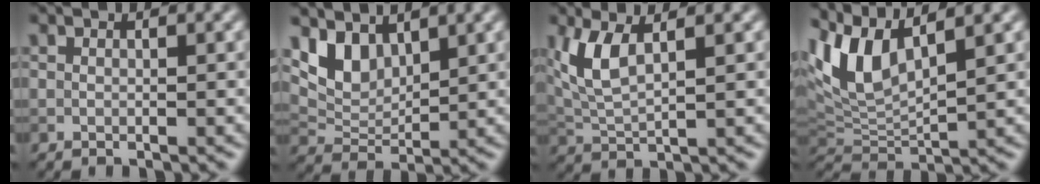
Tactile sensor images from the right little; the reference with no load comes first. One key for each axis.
{"total": 3.9, "fx": 2.7, "fy": 2.1, "fz": 1.9, "tx": -0.046, "ty": -0.011, "tz": 0.051}
{"total": 4.6, "fx": 2.0, "fy": 1.7, "fz": 3.8, "tx": -0.099, "ty": 0.001, "tz": 0.043}
{"total": 6.4, "fx": 3.8, "fy": 2.0, "fz": 4.8, "tx": -0.114, "ty": 0.013, "tz": 0.073}